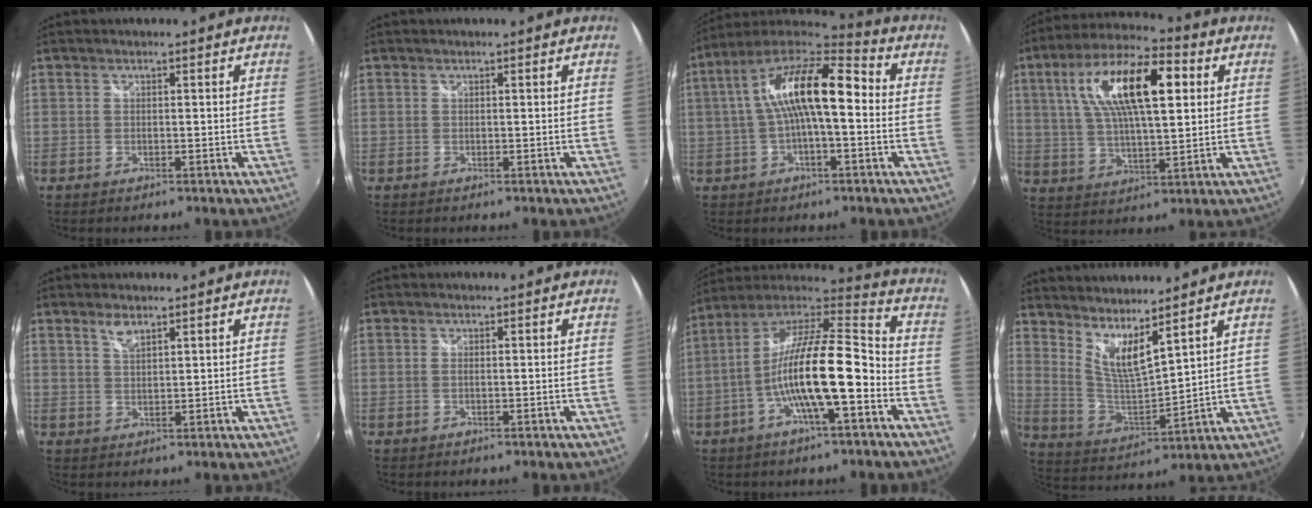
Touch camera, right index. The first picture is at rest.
{"total": 0.0}
{"total": 15.7, "force": [1.0, 4.9, 14.8], "torque": [-0.270, 0.026, 0.006]}
{"total": 17.9, "force": [5.5, 6.4, 15.8], "torque": [-0.286, 0.027, 0.092]}
{"total": 2.8, "force": [2.0, 1.0, 1.7], "torque": [-0.029, 0.001, 0.036]}
{"total": 0.7, "force": [-0.1, 0.1, 0.7], "torque": [-0.015, 0.000, -0.004]}
{"total": 17.9, "force": [-5.3, 3.5, 16.7], "torque": [-0.297, -0.006, -0.100]}
{"total": 9.5, "force": [7.1, 1.2, 6.1], "torque": [-0.108, -0.019, 0.137]}